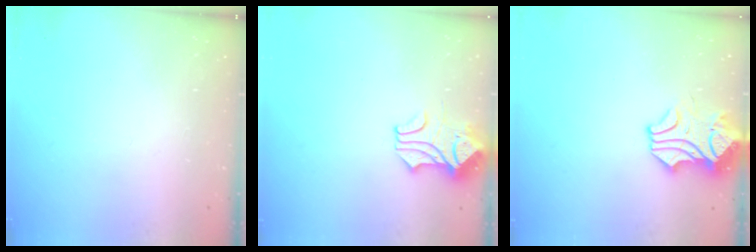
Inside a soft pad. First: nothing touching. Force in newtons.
{"total": 1.8, "press": 1.4, "slide": 1.2}
{"total": 2.3, "press": 1.7, "slide": 1.4}